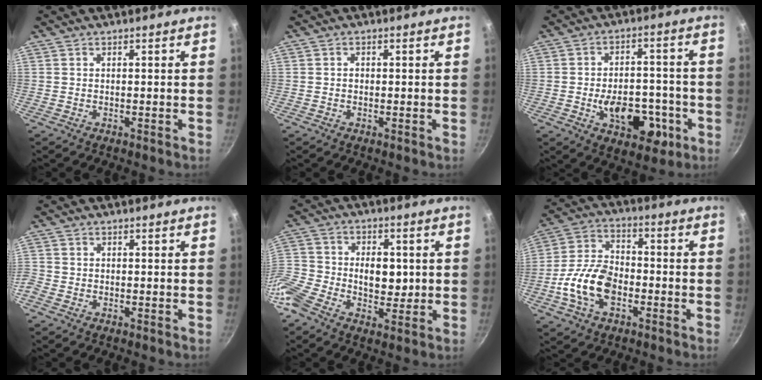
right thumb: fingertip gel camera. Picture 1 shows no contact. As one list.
[{"total": 0.7, "force": [0.0, 0.6, 0.4], "torque": [-0.006, 0.004, 0.000]}, {"total": 13.9, "force": [-4.3, 8.6, 10.0], "torque": [-0.105, 0.021, -0.053]}, {"total": 1.9, "force": [-1.0, 1.5, 0.6], "torque": [-0.019, 0.001, -0.026]}, {"total": 10.3, "force": [-2.8, 7.4, 6.6], "torque": [-0.125, 0.029, -0.070]}, {"total": 13.0, "force": [-3.7, 8.2, 9.4], "torque": [-0.166, 0.033, -0.079]}]